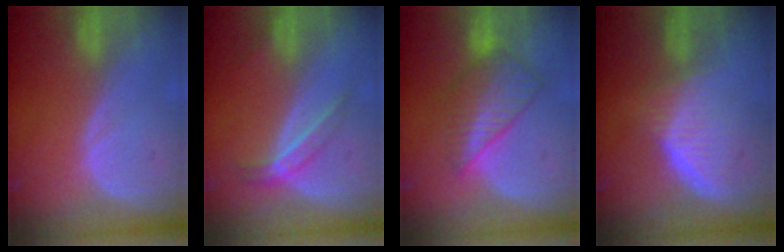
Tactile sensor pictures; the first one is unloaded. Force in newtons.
{"total": 4.5, "press": 4.1, "slide": 2.0}
{"total": 7.3, "press": 6.9, "slide": 2.2}
{"total": 5.4, "press": 5.3, "slide": 1.4}